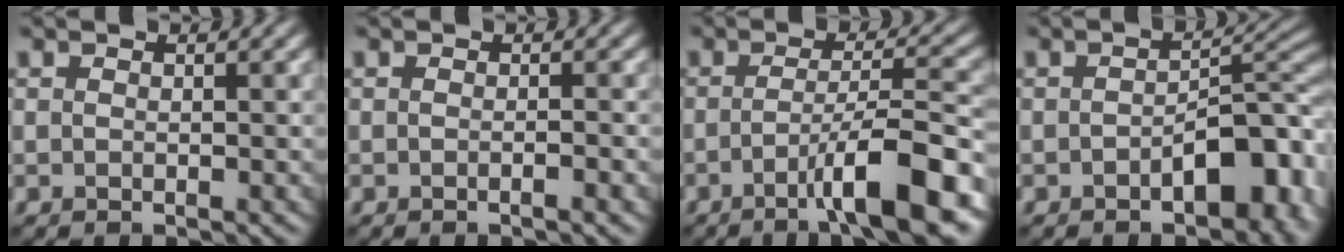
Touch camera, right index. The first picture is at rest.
{"total": 1.2, "force": [-0.4, 0.2, 1.1], "torque": [-0.012, -0.002, -0.011]}
{"total": 8.4, "force": [-3.9, 1.4, 7.3], "torque": [-0.102, 0.015, -0.065]}
{"total": 6.6, "force": [-2.3, 3.2, 5.3], "torque": [-0.056, 0.011, -0.037]}